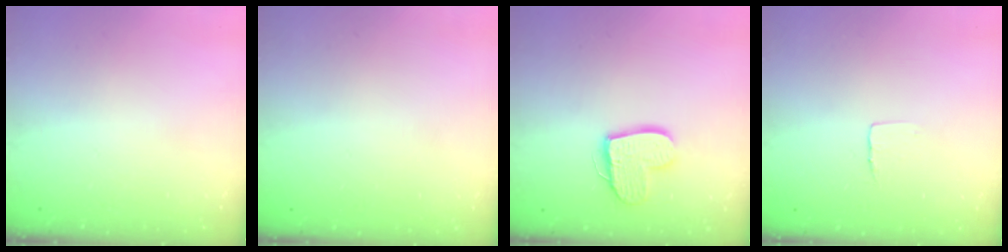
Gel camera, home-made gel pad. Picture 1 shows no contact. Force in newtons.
{"total": 0.0}
{"total": 11.8, "press": 11.7, "slide": 1.2}
{"total": 4.1, "press": 4.1, "slide": 0.3}